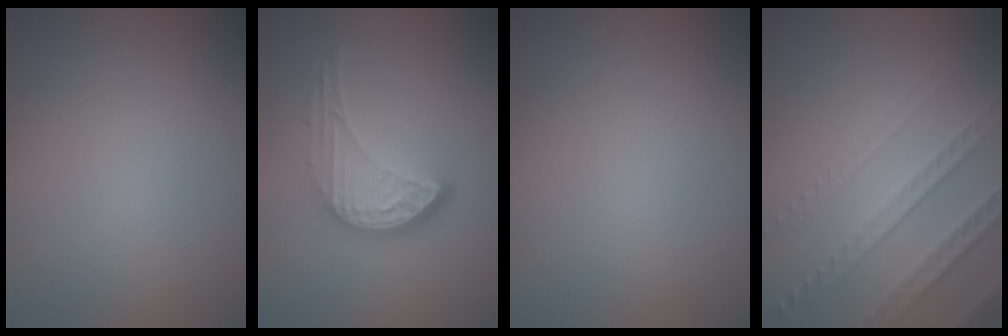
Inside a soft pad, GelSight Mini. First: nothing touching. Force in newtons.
{"total": 4.6, "press": 3.3, "slide": 3.2}
{"total": 0.0}
{"total": 4.6, "press": 3.1, "slide": 3.4}